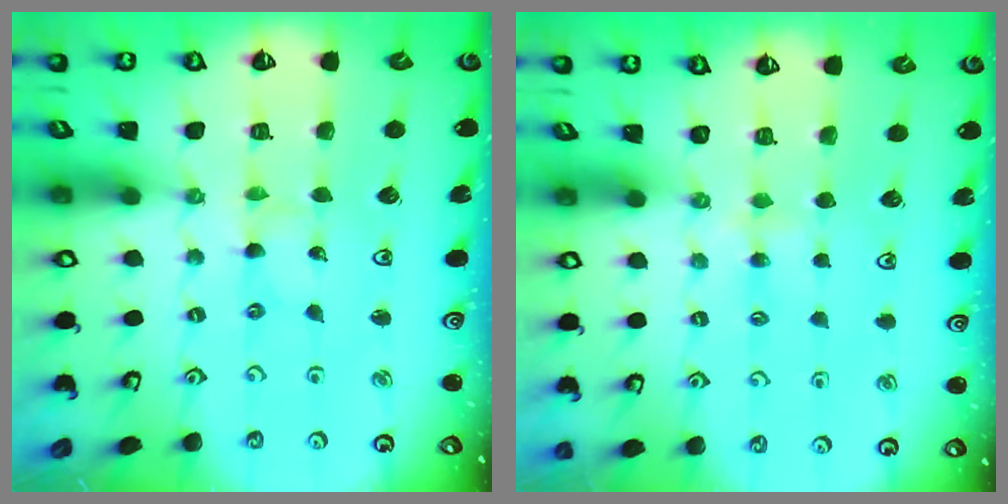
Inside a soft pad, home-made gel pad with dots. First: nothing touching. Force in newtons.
{"total": 3.2, "press": 3.2, "slide": 0.6}